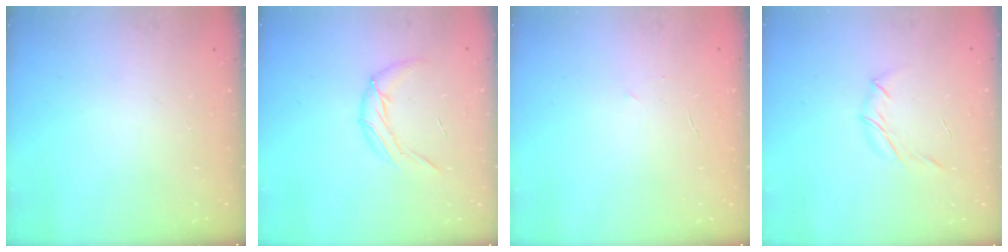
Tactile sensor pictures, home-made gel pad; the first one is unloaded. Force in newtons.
{"total": 9.6, "press": 9.4, "slide": 1.9}
{"total": 2.2, "press": 2.1, "slide": 0.6}
{"total": 4.1, "press": 3.9, "slide": 1.0}